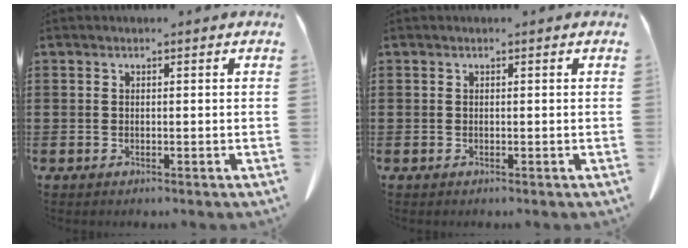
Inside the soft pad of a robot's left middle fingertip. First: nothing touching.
{"total": 0.0}